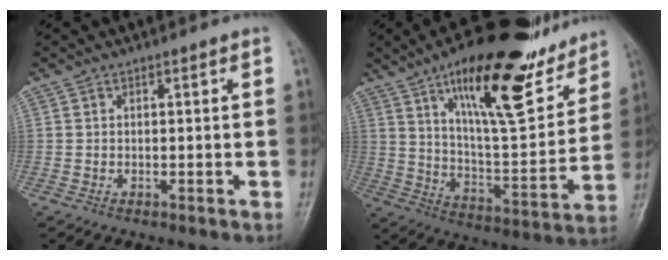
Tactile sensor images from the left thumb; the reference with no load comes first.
{"total": 25.1, "force": [15.4, 8.3, 18.1], "torque": [-0.234, -0.062, 0.248]}